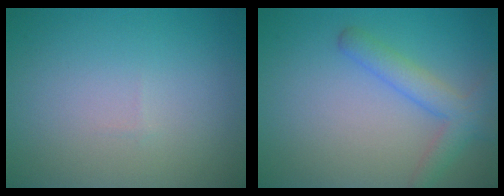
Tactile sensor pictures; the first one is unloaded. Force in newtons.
{"total": 3.2, "press": 3.2, "slide": 0.2}